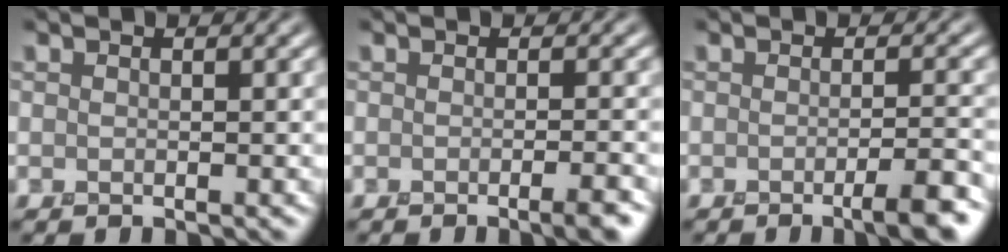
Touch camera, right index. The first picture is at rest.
{"total": 2.5, "force": [-1.2, 0.6, 2.1], "torque": [-0.021, -0.002, -0.022]}
{"total": 3.8, "force": [-1.7, 0.7, 3.2], "torque": [-0.043, -0.003, -0.033]}